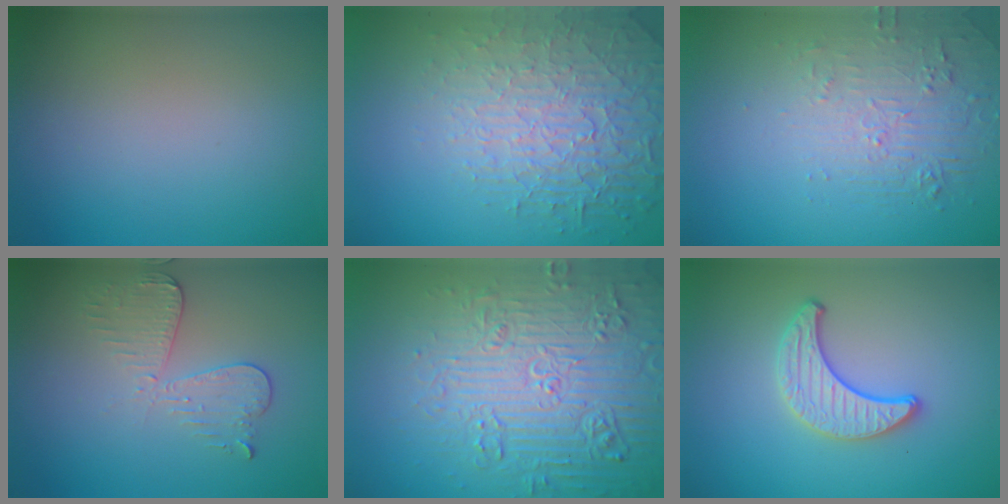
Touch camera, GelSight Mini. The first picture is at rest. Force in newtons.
{"total": 4.9, "press": 4.4, "slide": 2.1}
{"total": 2.2, "press": 1.3, "slide": 1.8}
{"total": 3.1, "press": 2.8, "slide": 1.4}
{"total": 8.1, "press": 7.8, "slide": 1.9}
{"total": 3.2, "press": 3.0, "slide": 1.1}